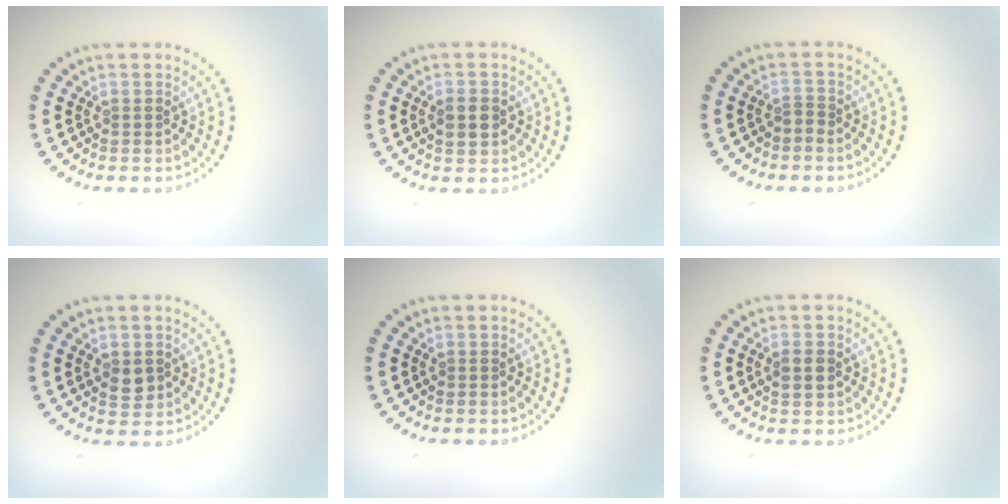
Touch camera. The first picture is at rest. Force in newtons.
{"total": 2.6, "press": 2.6, "slide": 0.1}
{"total": 0.7, "press": 0.4, "slide": 0.6}
{"total": 1.8, "press": 1.8, "slide": 0.1}
{"total": 0.0}
{"total": 1.5, "press": 1.5, "slide": 0.1}